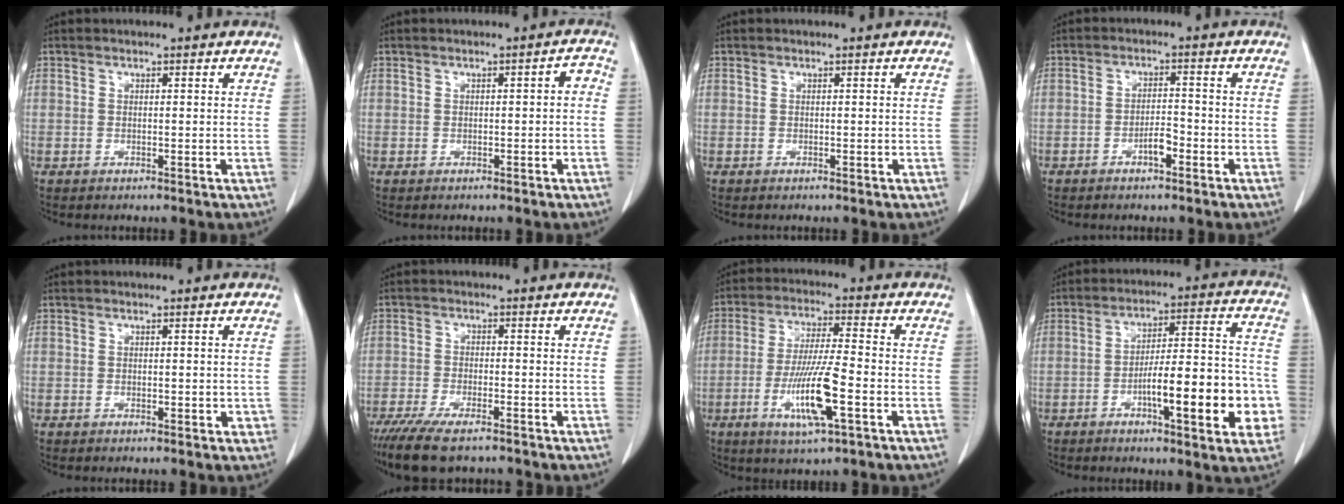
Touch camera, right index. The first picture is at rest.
{"total": 2.1, "force": [-0.5, 0.6, 1.9], "torque": [-0.019, 0.015, -0.009]}
{"total": 0.0}
{"total": 3.1, "force": [-1.8, 0.9, 2.4], "torque": [-0.039, 0.004, -0.034]}
{"total": 1.9, "force": [-0.4, 1.0, 1.6], "torque": [-0.018, 0.000, -0.003]}
{"total": 8.4, "force": [-6.5, 1.9, 5.0], "torque": [-0.085, -0.019, -0.110]}
{"total": 11.2, "force": [-3.8, 0.7, 10.5], "torque": [-0.202, -0.015, -0.073]}
{"total": 16.0, "force": [-5.0, 2.9, 14.9], "torque": [-0.216, 0.016, -0.071]}